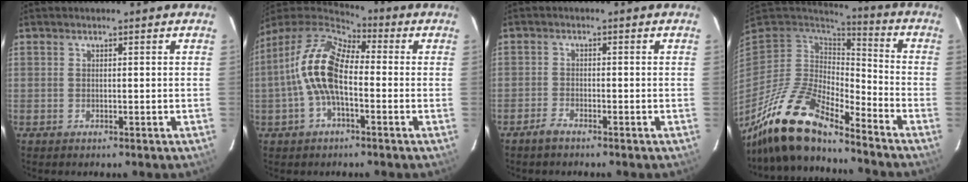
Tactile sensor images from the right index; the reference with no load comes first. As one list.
[{"total": 13.1, "force": [-1.5, 6.0, 11.6], "torque": [-0.231, 0.015, -0.039]}, {"total": 2.2, "force": [-2.1, 0.3, 0.4], "torque": [-0.023, 0.000, -0.043]}, {"total": 17.5, "force": [-14.1, 3.8, 9.6], "torque": [-0.188, -0.031, -0.270]}]